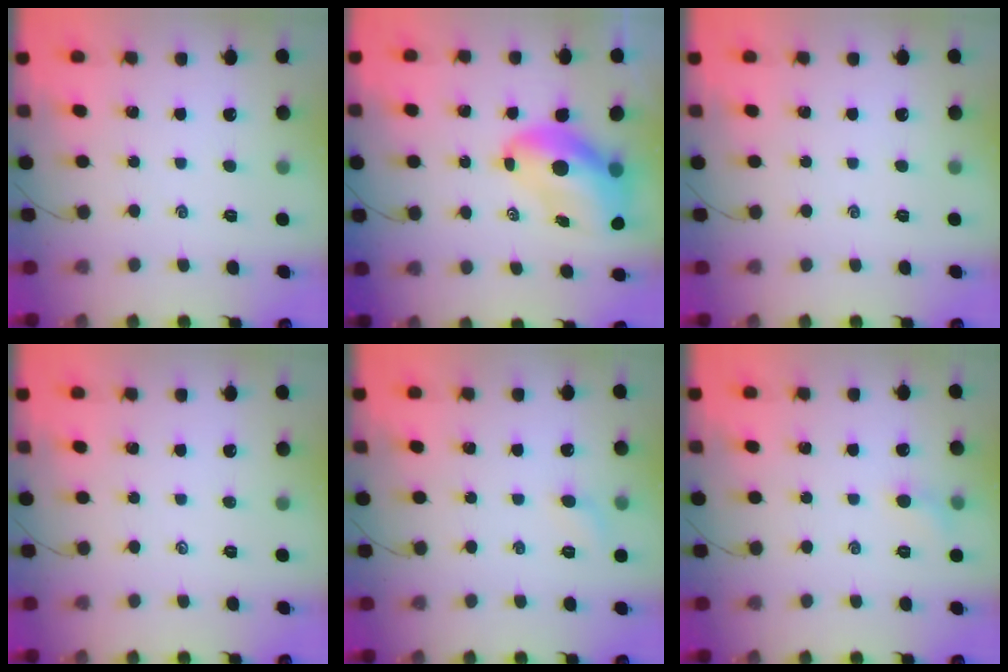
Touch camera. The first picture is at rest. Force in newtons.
{"total": 10.9, "press": 10.4, "slide": 3.1}
{"total": 0.0}
{"total": 0.0}
{"total": 4.9, "press": 4.7, "slide": 1.5}
{"total": 5.1, "press": 4.8, "slide": 1.6}